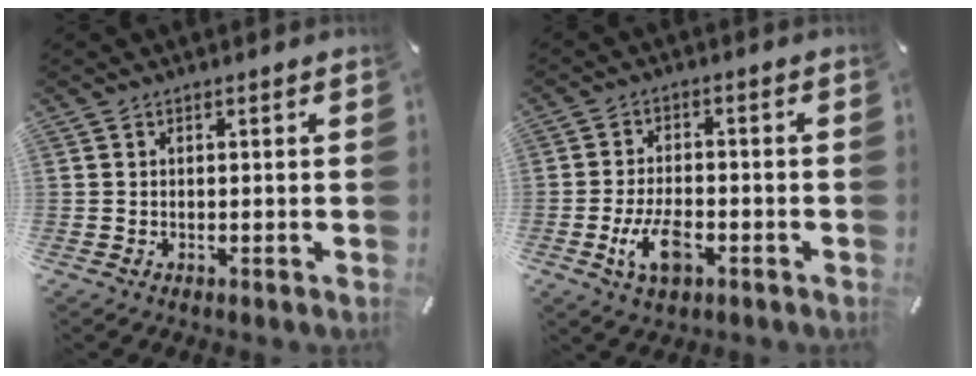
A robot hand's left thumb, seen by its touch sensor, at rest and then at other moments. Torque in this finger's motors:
{"motor_torque": [0.10, 0.15, 0.18, 0.16, 0.08]}